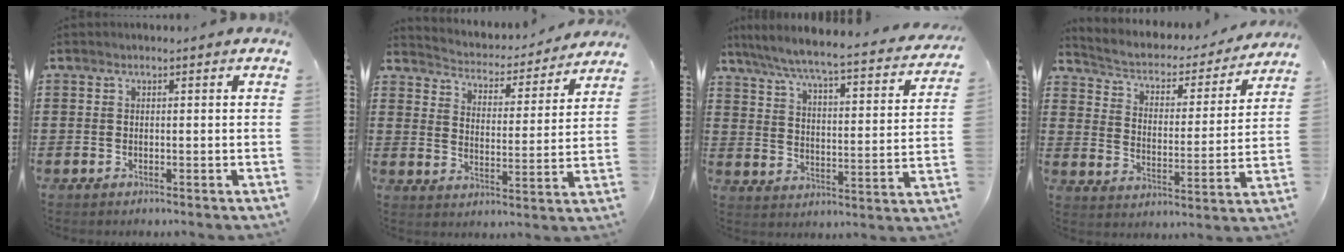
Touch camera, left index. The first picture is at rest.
{"total": 3.6, "force": [3.6, 0.1, -0.1], "torque": [-0.022, -0.035, 0.053]}
{"total": 5.7, "force": [5.2, -0.3, 2.4], "torque": [-0.071, -0.047, 0.081]}
{"total": 2.7, "force": [2.3, 1.2, 0.8], "torque": [-0.034, -0.023, 0.028]}